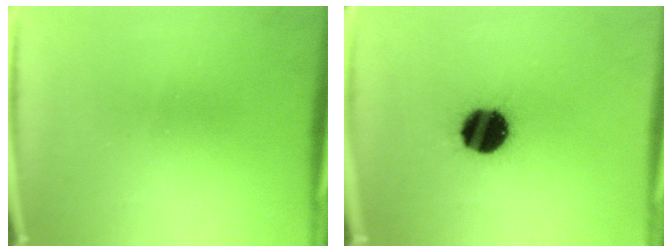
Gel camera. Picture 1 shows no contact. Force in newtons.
{"total": 13.6}